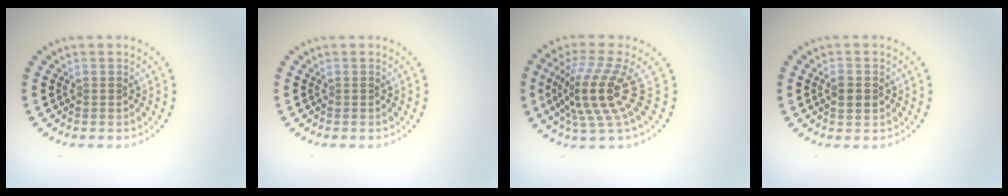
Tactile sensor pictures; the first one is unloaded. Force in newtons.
{"total": 0.0}
{"total": 5.2, "press": 3.7, "slide": 3.7}
{"total": 1.6, "press": 1.6, "slide": 0.1}